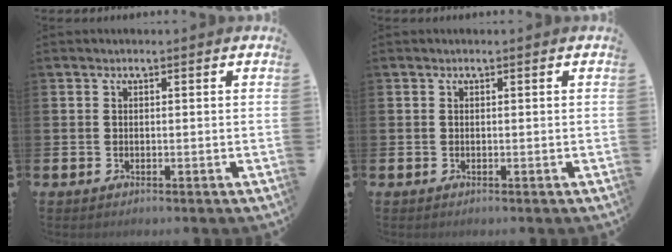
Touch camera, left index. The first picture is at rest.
{"total": 0.0}